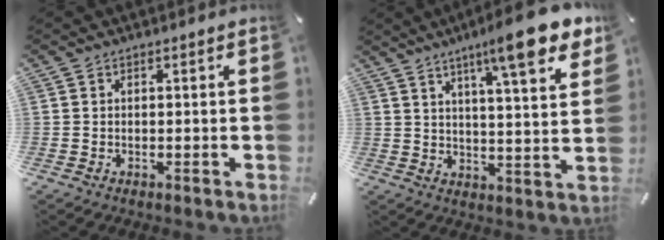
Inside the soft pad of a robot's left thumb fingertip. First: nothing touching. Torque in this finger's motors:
{"motor_torque": [0.50, 0.49, 1.25, -1.18, 0.26]}